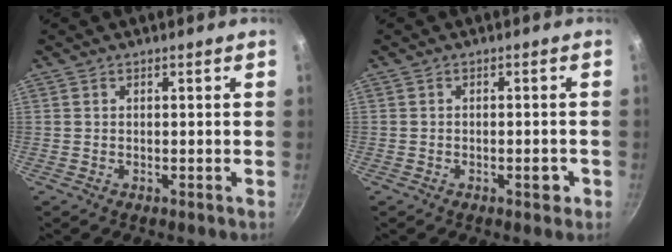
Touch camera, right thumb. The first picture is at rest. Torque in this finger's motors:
{"motor_torque": [1.41, 0.92, 0.93, -1.03, 0.44]}